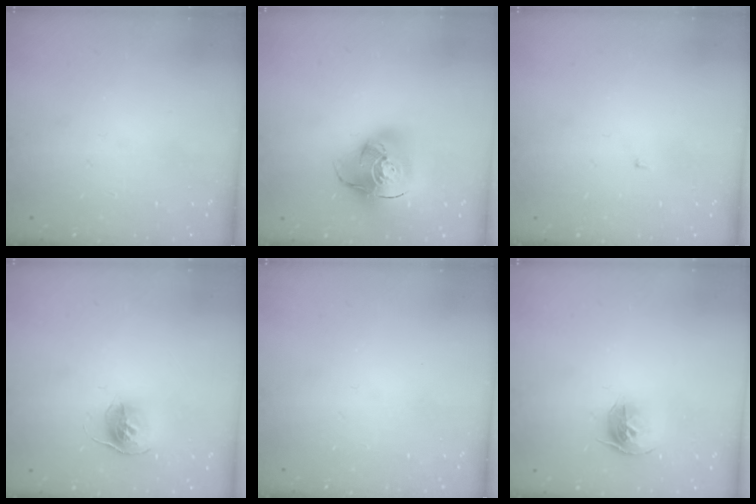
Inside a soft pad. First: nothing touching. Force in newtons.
{"total": 17.3, "press": 17.2, "slide": 2.0}
{"total": 1.4, "press": 1.3, "slide": 0.1}
{"total": 11.1, "press": 11.1, "slide": 0.9}
{"total": 0.0}
{"total": 9.9, "press": 9.8, "slide": 1.0}